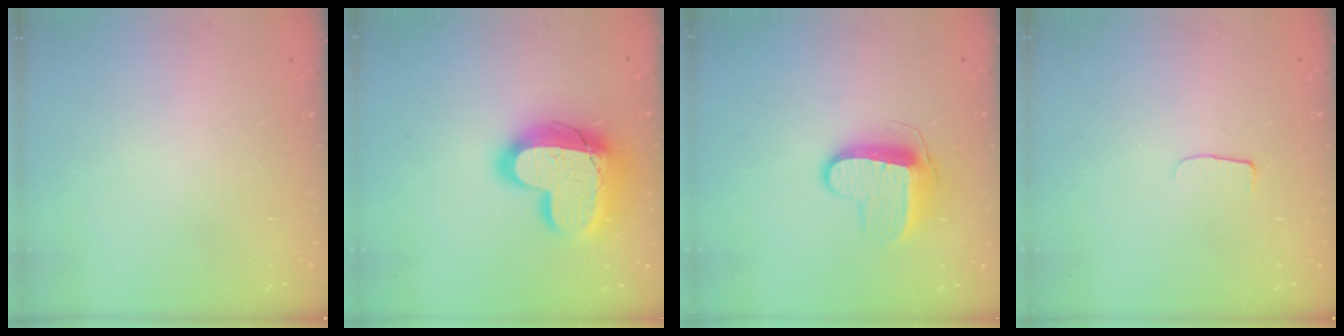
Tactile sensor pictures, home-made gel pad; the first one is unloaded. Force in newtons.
{"total": 20.3, "press": 20.3, "slide": 1.5}
{"total": 10.3, "press": 10.3, "slide": 0.4}
{"total": 5.3, "press": 5.3, "slide": 0.5}